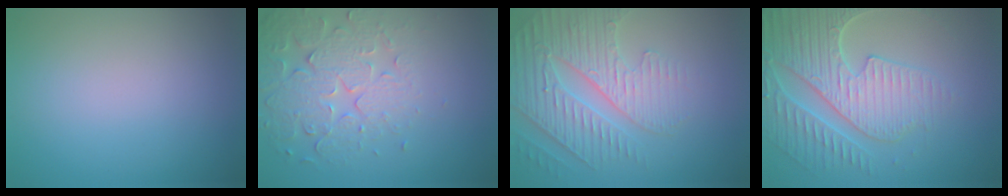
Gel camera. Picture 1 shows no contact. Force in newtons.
{"total": 5.0, "press": 4.1, "slide": 2.9}
{"total": 4.8, "press": 4.4, "slide": 1.9}
{"total": 6.0, "press": 5.1, "slide": 3.1}